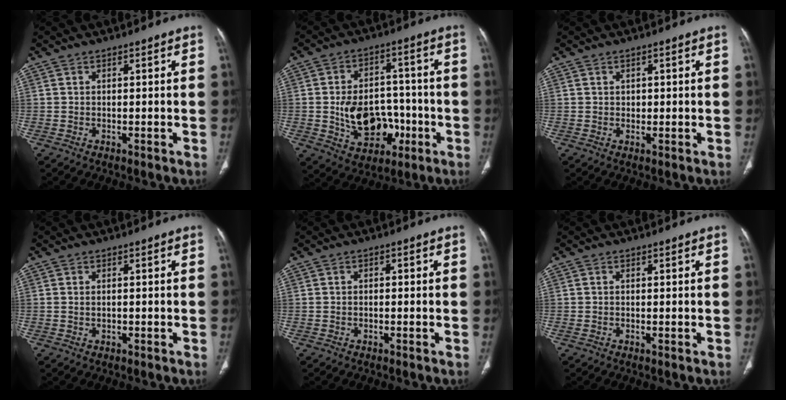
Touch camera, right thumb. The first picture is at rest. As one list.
[{"total": 13.8, "force": [-3.0, 10.0, 8.9], "torque": [-0.108, 0.030, -0.033]}, {"total": 1.2, "force": [0.5, 0.9, 0.6], "torque": [-0.003, -0.002, 0.010]}, {"total": 0.6, "force": [0.0, 0.4, 0.5], "torque": [-0.014, 0.003, 0.004]}, {"total": 0.7, "force": [0.0, 0.4, 0.5], "torque": [-0.008, 0.002, -0.001]}, {"total": 0.6, "force": [-0.1, 0.2, 0.5], "torque": [-0.013, -0.003, -0.003]}]